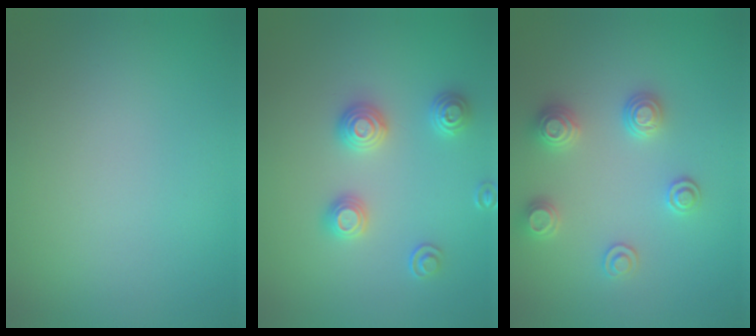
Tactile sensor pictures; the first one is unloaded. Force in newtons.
{"total": 2.9, "press": 2.7, "slide": 1.1}
{"total": 2.9, "press": 2.9, "slide": 0.2}